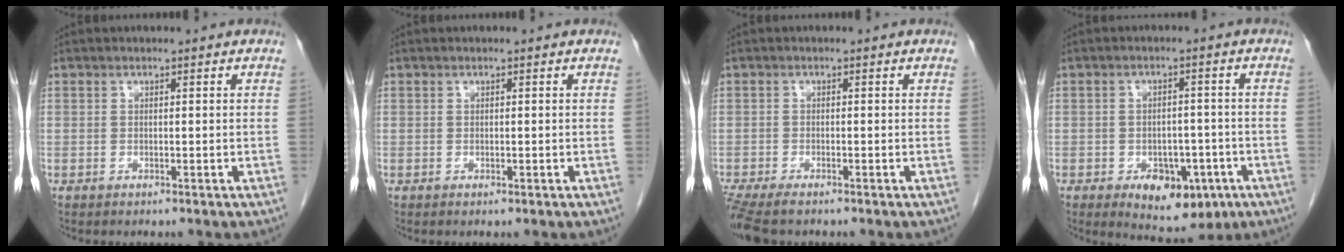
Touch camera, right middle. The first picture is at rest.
{"total": 0.0}
{"total": 5.8, "force": [-4.6, 1.2, 3.2], "torque": [-0.057, -0.015, -0.080]}
{"total": 8.1, "force": [-3.7, 4.7, 5.5], "torque": [-0.071, 0.000, -0.043]}